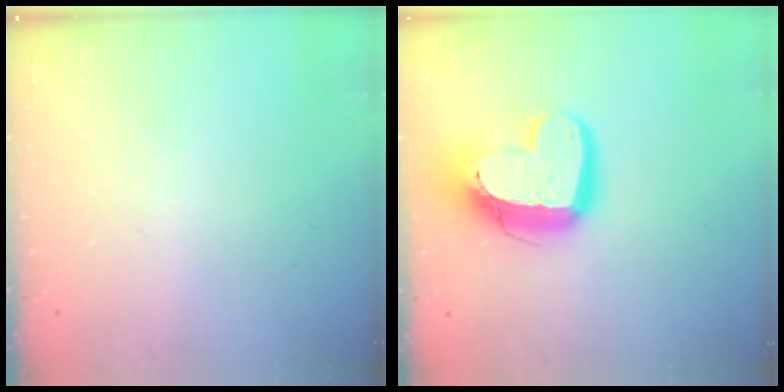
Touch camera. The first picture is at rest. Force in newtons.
{"total": 18.9, "press": 18.8, "slide": 1.6}